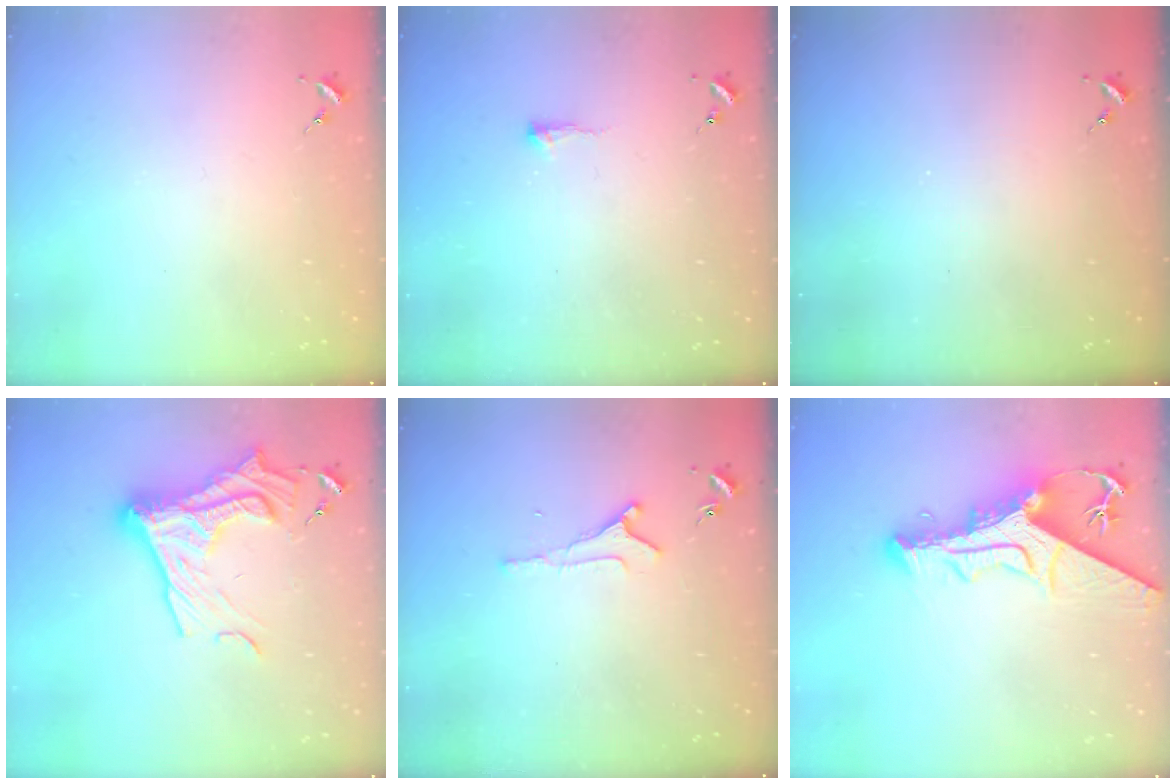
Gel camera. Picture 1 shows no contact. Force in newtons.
{"total": 4.6, "press": 4.5, "slide": 0.8}
{"total": 0.0}
{"total": 18.9, "press": 18.8, "slide": 1.8}
{"total": 4.8, "press": 4.7, "slide": 0.8}
{"total": 14.5, "press": 14.4, "slide": 1.6}